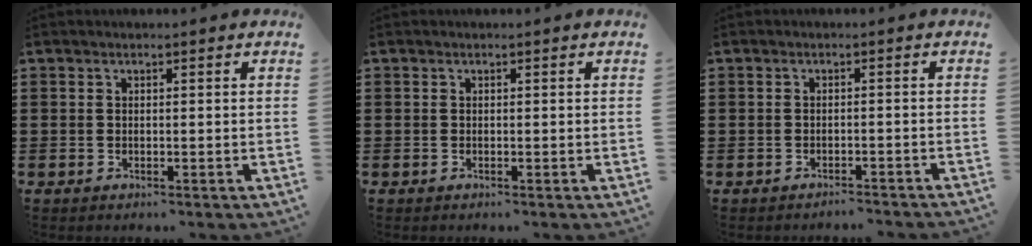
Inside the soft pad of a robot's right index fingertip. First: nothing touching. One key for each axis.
{"total": 0.0}
{"total": 1.4, "fx": -1.4, "fy": 0.1, "fz": 0.1, "tx": -0.006, "ty": 0.001, "tz": -0.031}